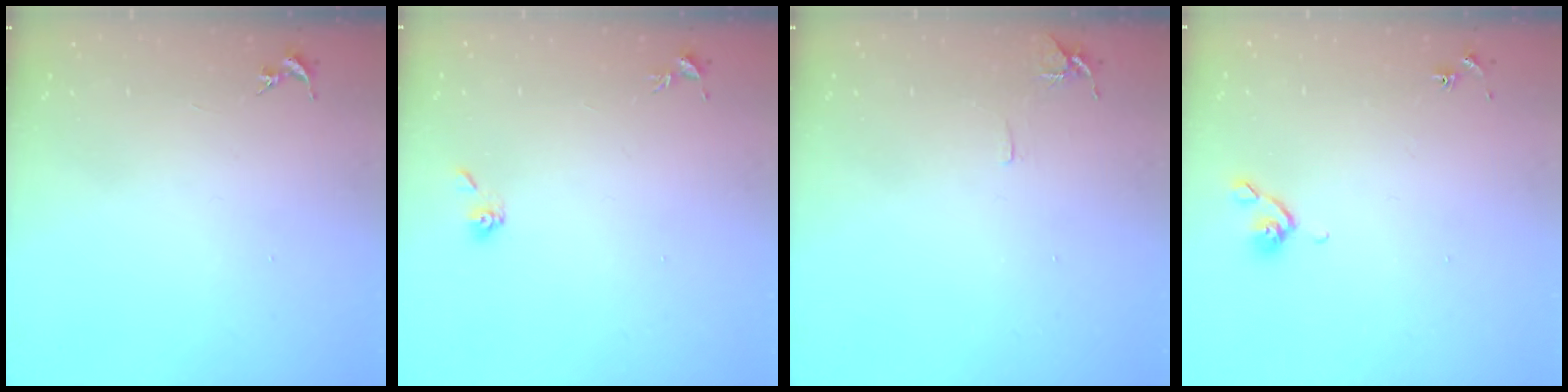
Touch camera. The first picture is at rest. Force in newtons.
{"total": 5.3, "press": 5.2, "slide": 1.1}
{"total": 6.5, "press": 6.4, "slide": 0.7}
{"total": 4.8, "press": 4.6, "slide": 1.0}